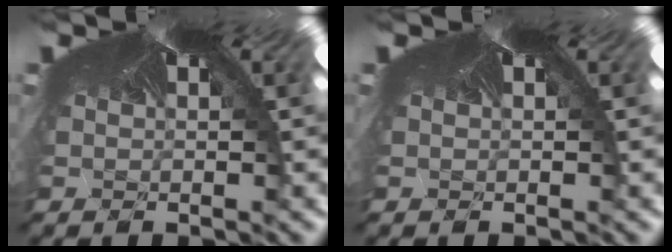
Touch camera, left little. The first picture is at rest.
{"total": 0.0}